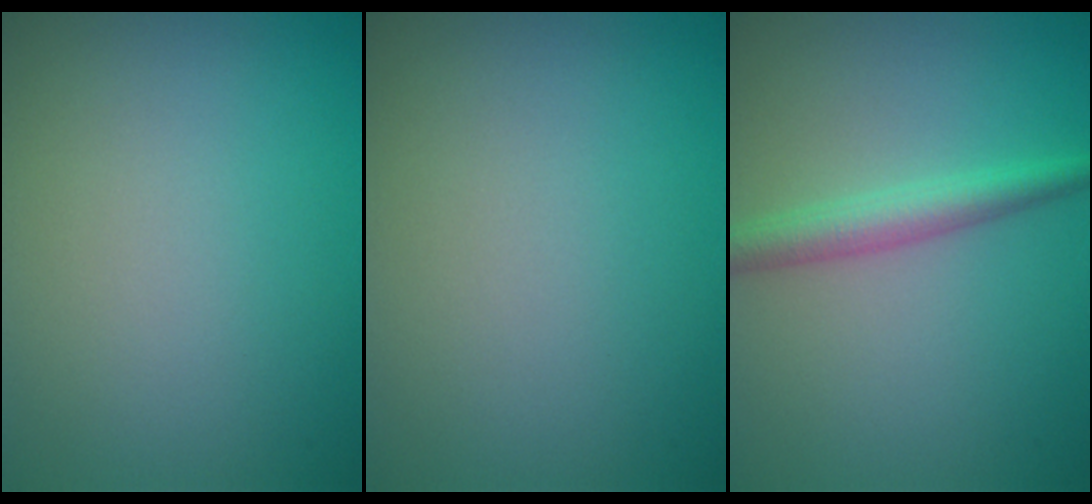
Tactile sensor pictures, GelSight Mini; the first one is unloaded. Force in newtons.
{"total": 0.0}
{"total": 2.8, "press": 2.8, "slide": 0.0}